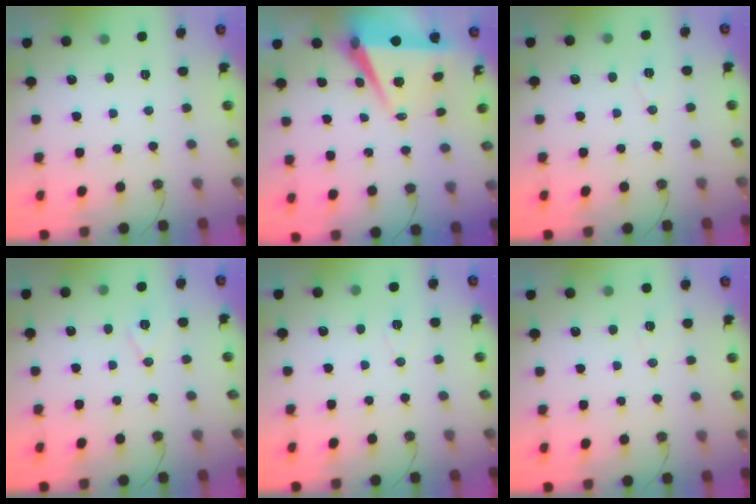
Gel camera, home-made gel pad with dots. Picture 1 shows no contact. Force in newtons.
{"total": 7.4, "press": 6.0, "slide": 4.3}
{"total": 6.5, "press": 4.7, "slide": 4.6}
{"total": 7.5, "press": 6.6, "slide": 3.6}
{"total": 3.6, "press": 2.5, "slide": 2.6}
{"total": 5.0, "press": 4.9, "slide": 0.9}